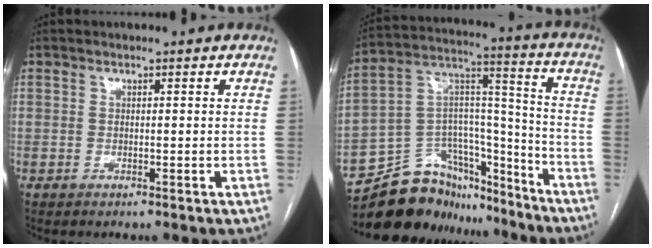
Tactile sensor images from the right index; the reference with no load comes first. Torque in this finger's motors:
{"motor_torque": [-1.04, -0.85, -1.05, -0.21]}